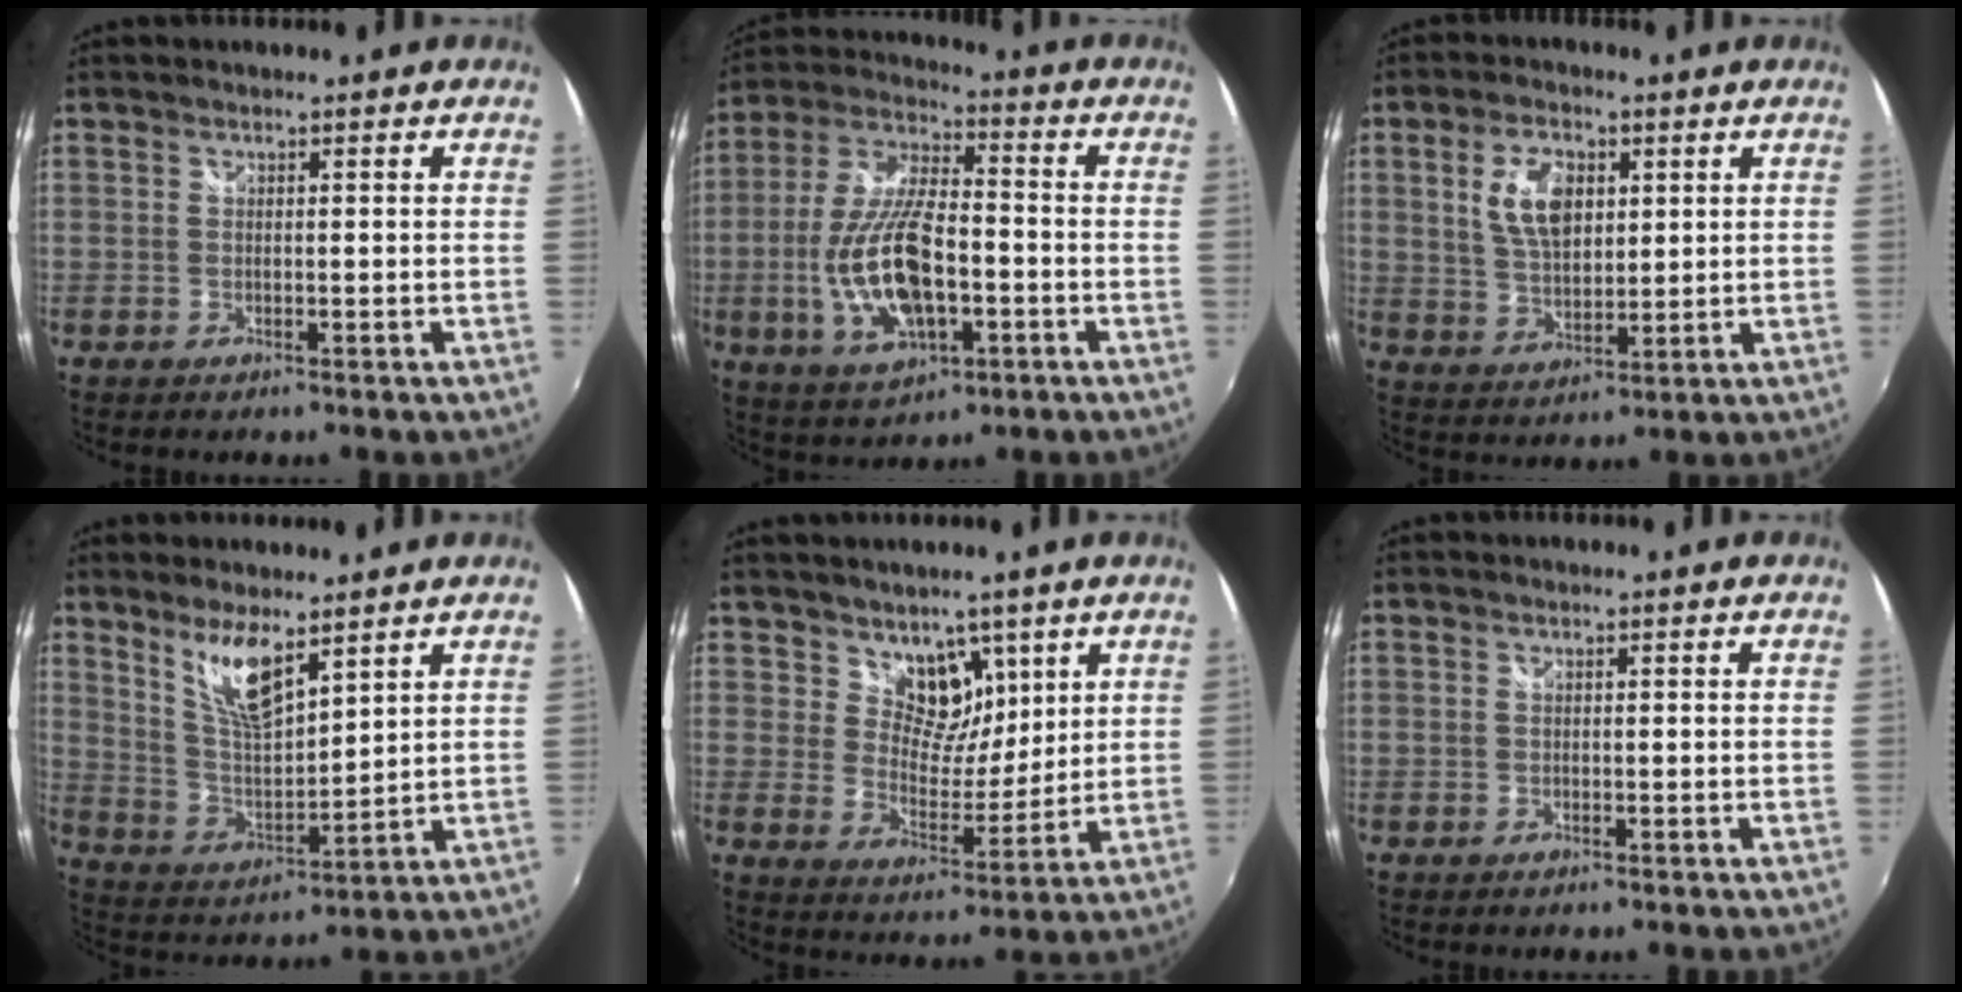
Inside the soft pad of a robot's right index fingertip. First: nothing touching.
{"total": 17.1, "force": [-4.1, 7.2, 14.9], "torque": [-0.315, -0.008, -0.067]}
{"total": 9.1, "force": [2.8, 5.1, 6.9], "torque": [-0.135, 0.009, 0.058]}
{"total": 9.7, "force": [6.5, 2.5, 6.8], "torque": [-0.122, -0.007, 0.133]}
{"total": 8.1, "force": [5.2, 5.4, 3.0], "torque": [-0.031, -0.010, 0.093]}
{"total": 0.0}